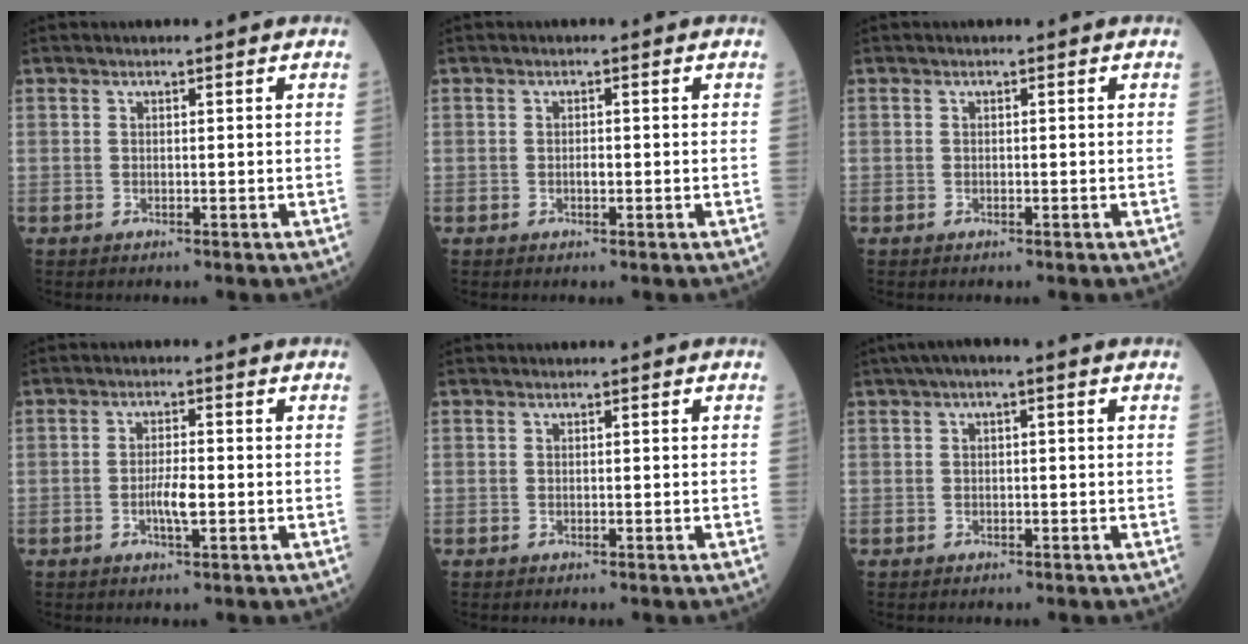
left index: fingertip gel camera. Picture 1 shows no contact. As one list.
[{"total": 0.9, "force": [-0.4, 0.3, 0.7], "torque": [-0.013, -0.002, -0.009]}, {"total": 0.0}, {"total": 3.5, "force": [-1.2, 0.6, 3.2], "torque": [-0.063, -0.004, -0.022]}, {"total": 0.0}, {"total": 2.6, "force": [0.8, 0.5, 2.4], "torque": [-0.037, 0.013, 0.009]}]